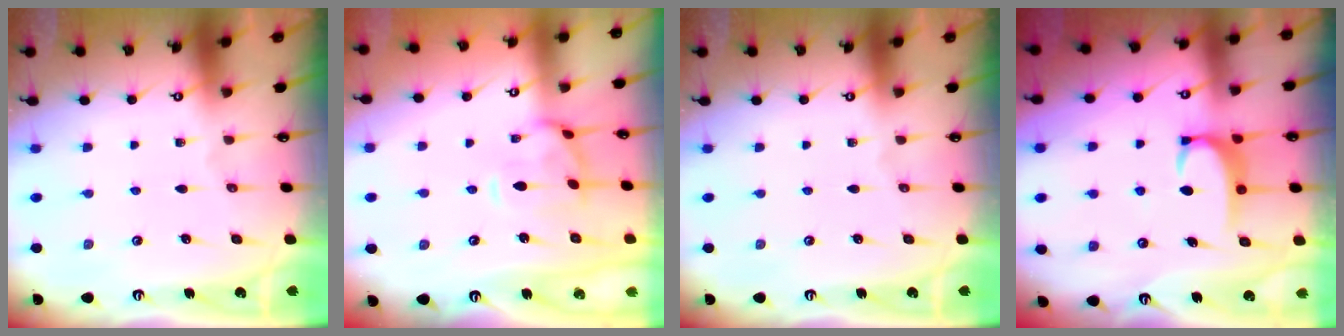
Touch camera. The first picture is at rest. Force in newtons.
{"total": 1.3, "press": 1.3, "slide": 0.3}
{"total": 0.0}
{"total": 3.4, "press": 3.4, "slide": 0.4}